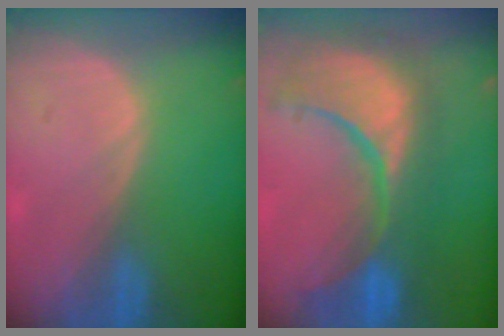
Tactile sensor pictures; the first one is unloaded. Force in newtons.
{"total": 13.6, "press": 11.8, "slide": 6.8}